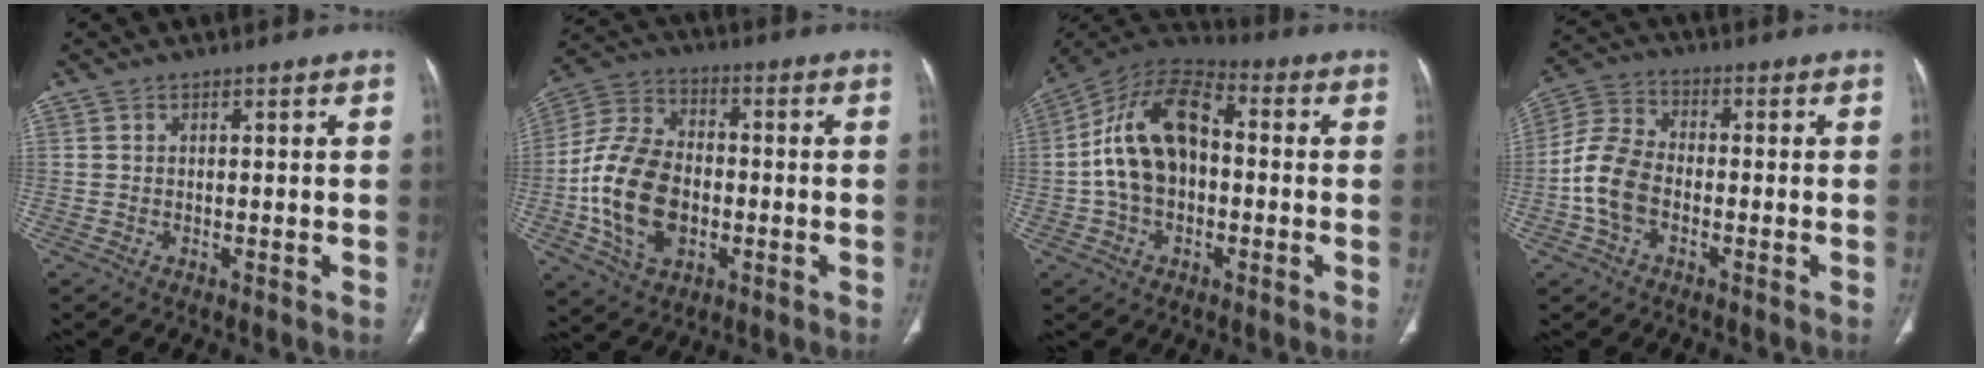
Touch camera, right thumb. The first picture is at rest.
{"total": 16.5, "force": [-3.2, 11.2, 11.8], "torque": [-0.211, 0.022, -0.057]}
{"total": 15.7, "force": [-0.1, 10.0, 12.1], "torque": [-0.209, 0.040, -0.012]}
{"total": 9.2, "force": [-2.5, 6.1, 6.4], "torque": [-0.127, 0.027, -0.058]}